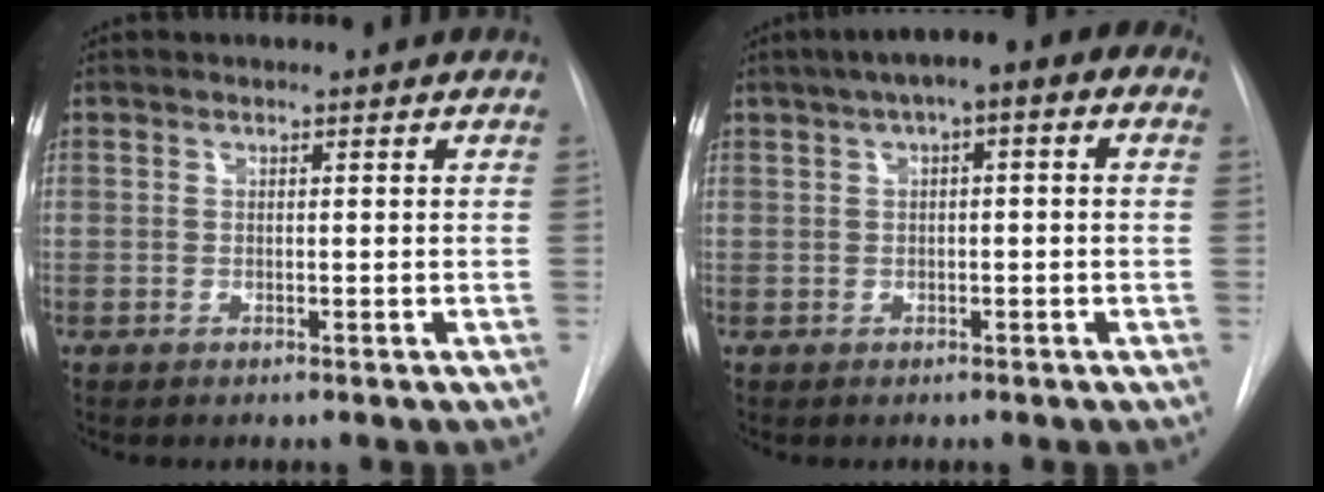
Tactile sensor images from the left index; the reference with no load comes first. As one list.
[{"total": 8.1, "force": [3.5, 2.5, 6.9], "torque": [-0.099, 0.043, 0.040]}]